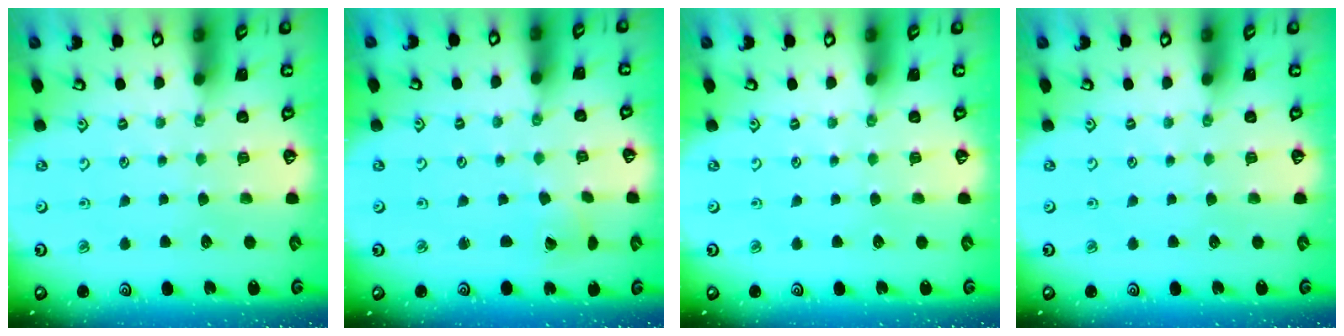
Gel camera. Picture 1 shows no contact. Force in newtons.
{"total": 2.0, "press": 2.0, "slide": 0.3}
{"total": 0.0}
{"total": 0.0}